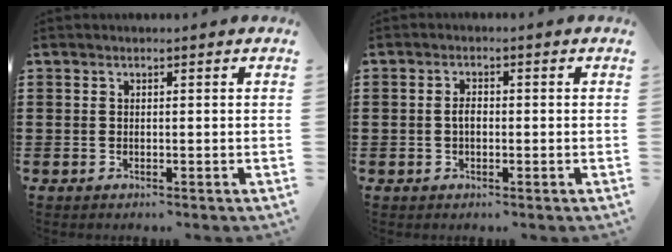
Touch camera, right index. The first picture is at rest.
{"total": 1.9, "force": [-0.3, 1.1, 1.6], "torque": [-0.031, 0.004, -0.006]}